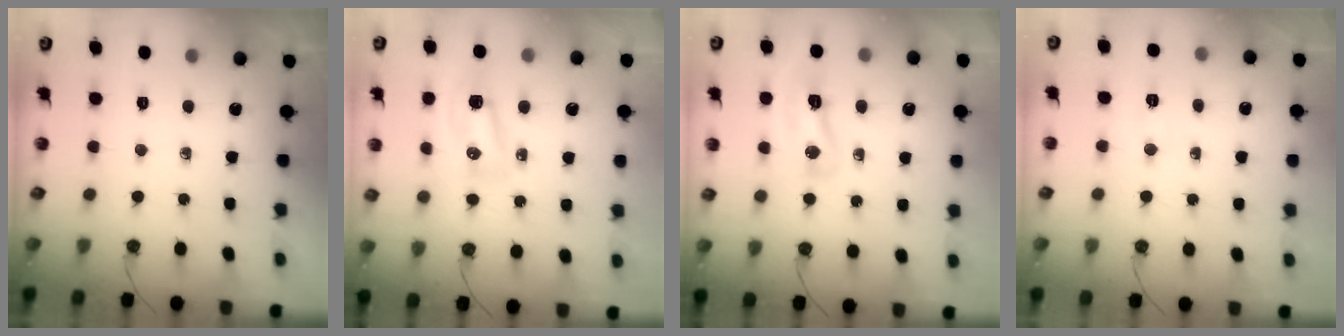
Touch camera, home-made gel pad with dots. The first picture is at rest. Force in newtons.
{"total": 9.3, "press": 8.4, "slide": 4.0}
{"total": 7.8, "press": 7.8, "slide": 1.1}
{"total": 2.9, "press": 2.9, "slide": 0.5}